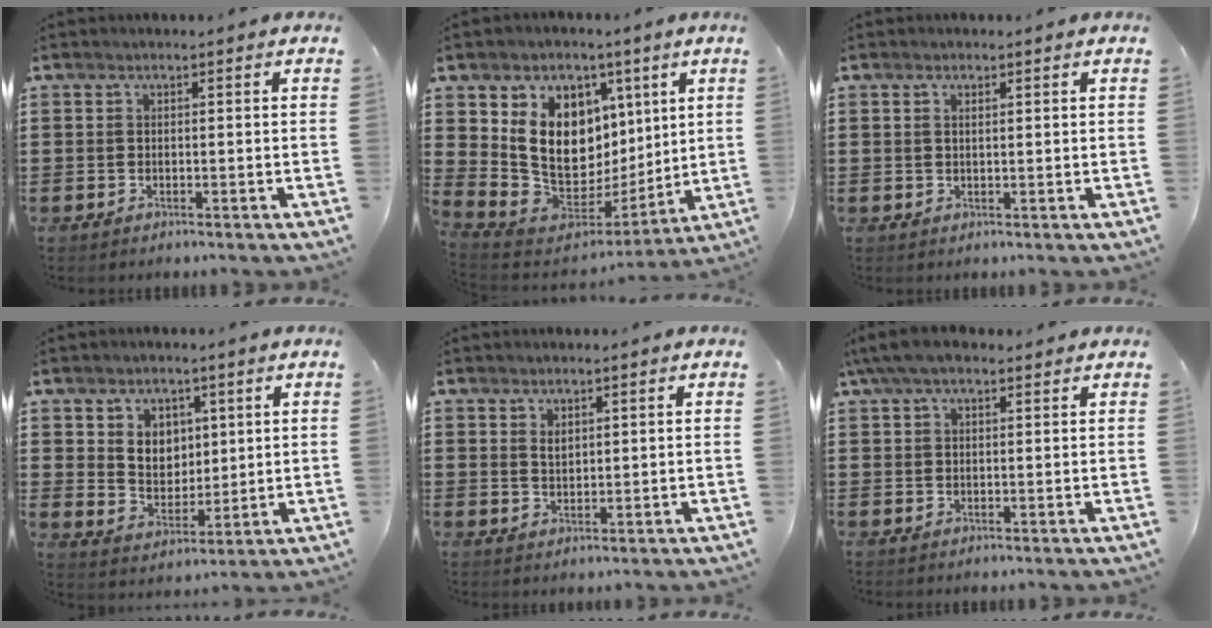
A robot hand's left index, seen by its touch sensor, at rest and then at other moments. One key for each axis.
{"total": 13.1, "fx": 4.0, "fy": 10.3, "fz": 7.1, "tx": -0.173, "ty": -0.031, "tz": 0.085}
{"total": 1.1, "fx": 0.4, "fy": 0.4, "fz": 0.9, "tx": -0.019, "ty": 0.004, "tz": 0.007}
{"total": 5.2, "fx": 2.4, "fy": 4.4, "fz": 1.6, "tx": -0.046, "ty": 0.004, "tz": 0.040}
{"total": 1.7, "fx": 1.0, "fy": 1.0, "fz": 0.9, "tx": -0.013, "ty": 0.001, "tz": 0.016}
{"total": 4.7, "fx": 3.0, "fy": 1.7, "fz": 3.2, "tx": -0.069, "ty": 0.007, "tz": 0.055}